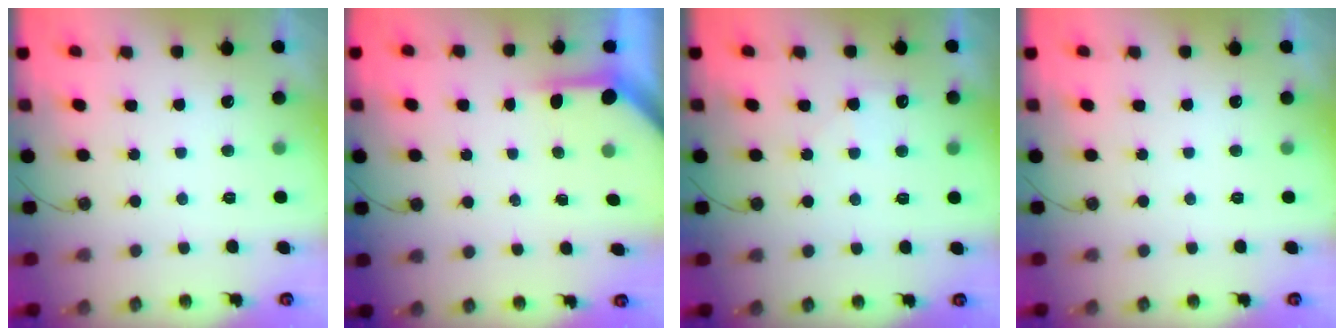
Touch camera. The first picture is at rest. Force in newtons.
{"total": 4.0, "press": 4.0, "slide": 0.3}
{"total": 4.6, "press": 4.6, "slide": 0.5}
{"total": 0.0}